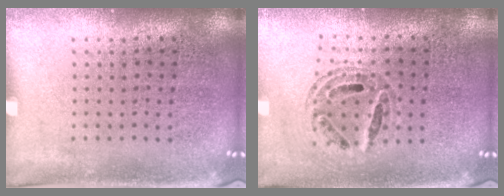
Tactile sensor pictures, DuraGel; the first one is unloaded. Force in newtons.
{"total": 0.7, "press": 0.7, "slide": 0.3}